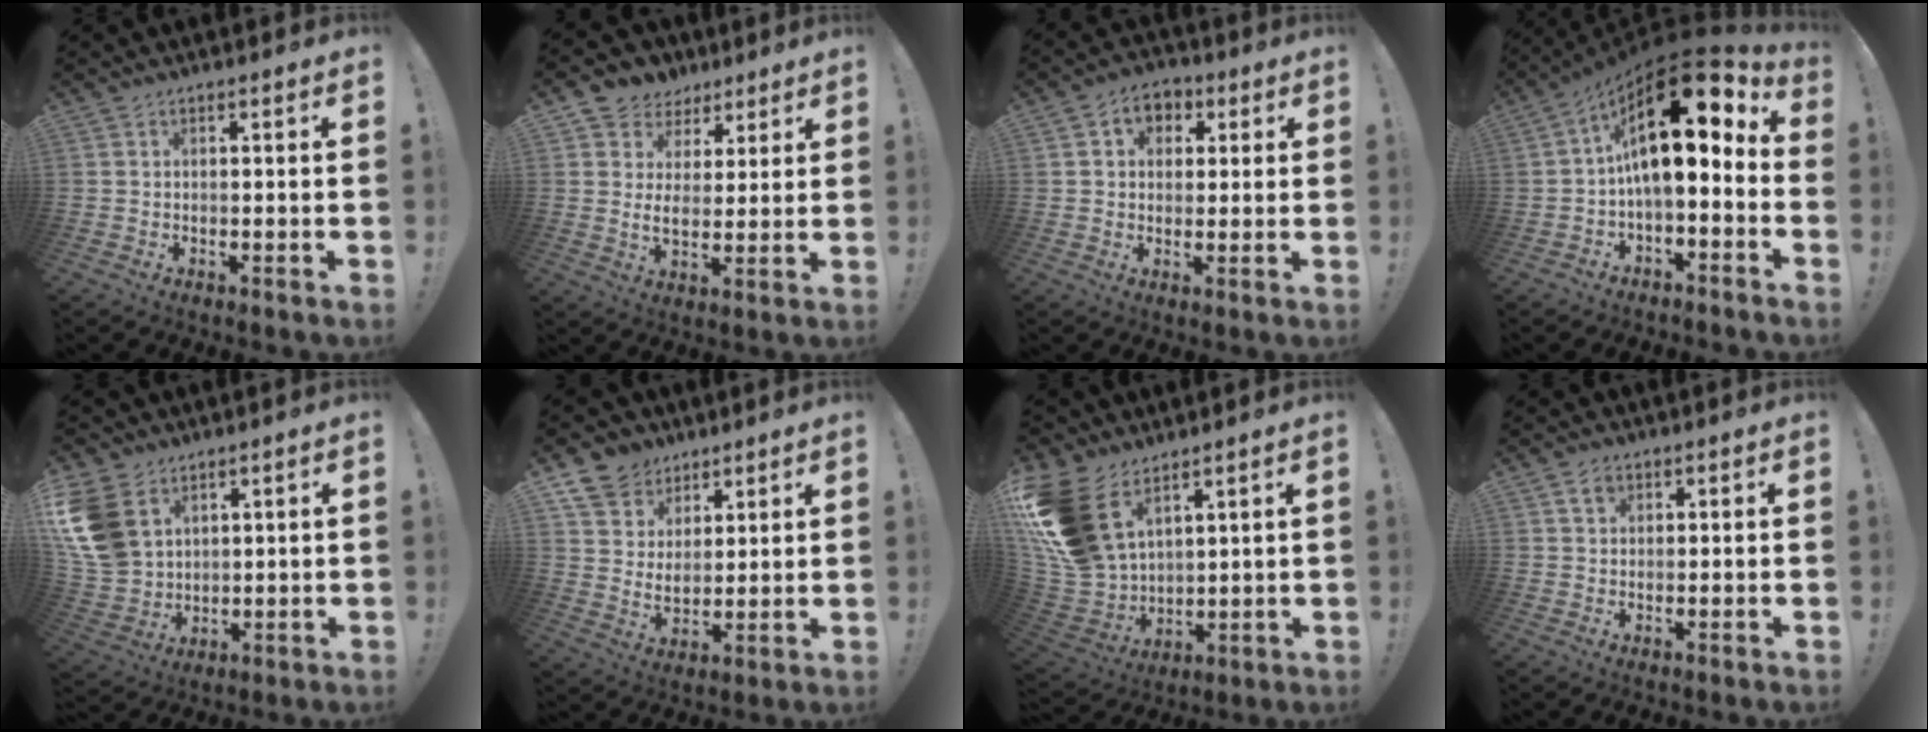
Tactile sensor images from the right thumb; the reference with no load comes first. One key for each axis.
{"total": 7.5, "fx": 2.6, "fy": 6.1, "fz": 3.5, "tx": -0.052, "ty": -0.020, "tz": 0.054}
{"total": 6.9, "fx": 1.6, "fy": 6.0, "fz": 3.0, "tx": -0.037, "ty": 0.000, "tz": 0.031}
{"total": 19.5, "fx": 5.7, "fy": 7.6, "fz": 17.0, "tx": -0.295, "ty": -0.035, "tz": 0.097}
{"total": 14.8, "fx": 6.2, "fy": 10.6, "fz": 8.3, "tx": -0.180, "ty": -0.027, "tz": 0.124}
{"total": 9.5, "fx": 6.4, "fy": 6.8, "fz": 1.8, "tx": -0.041, "ty": -0.049, "tz": 0.129}
{"total": 20.7, "fx": 9.8, "fy": 13.1, "fz": 12.7, "tx": -0.271, "ty": -0.050, "tz": 0.193}
{"total": 2.8, "fx": 1.4, "fy": 1.9, "fz": 1.5, "tx": -0.021, "ty": 0.000, "tz": 0.025}